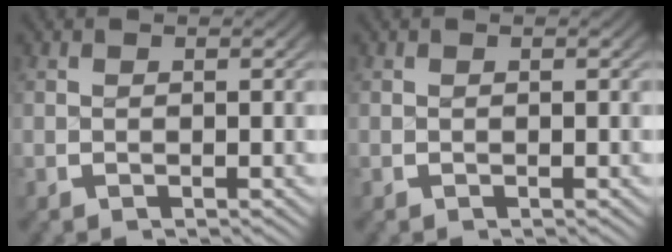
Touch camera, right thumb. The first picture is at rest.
{"total": 0.0}